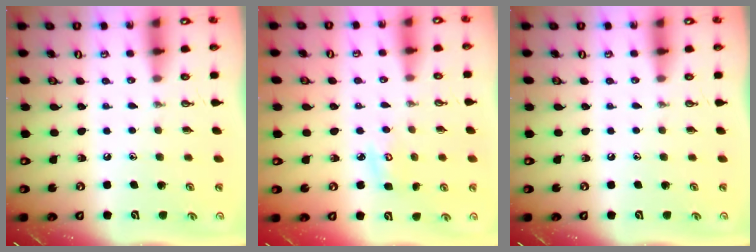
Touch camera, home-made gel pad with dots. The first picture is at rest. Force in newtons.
{"total": 4.9, "press": 4.9, "slide": 0.4}
{"total": 0.0}